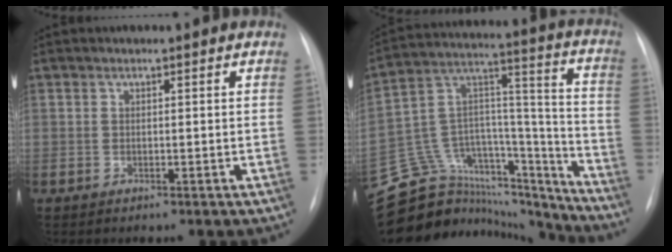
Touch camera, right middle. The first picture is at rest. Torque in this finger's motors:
{"motor_torque": [0.21, -0.21, -0.02, -0.06]}